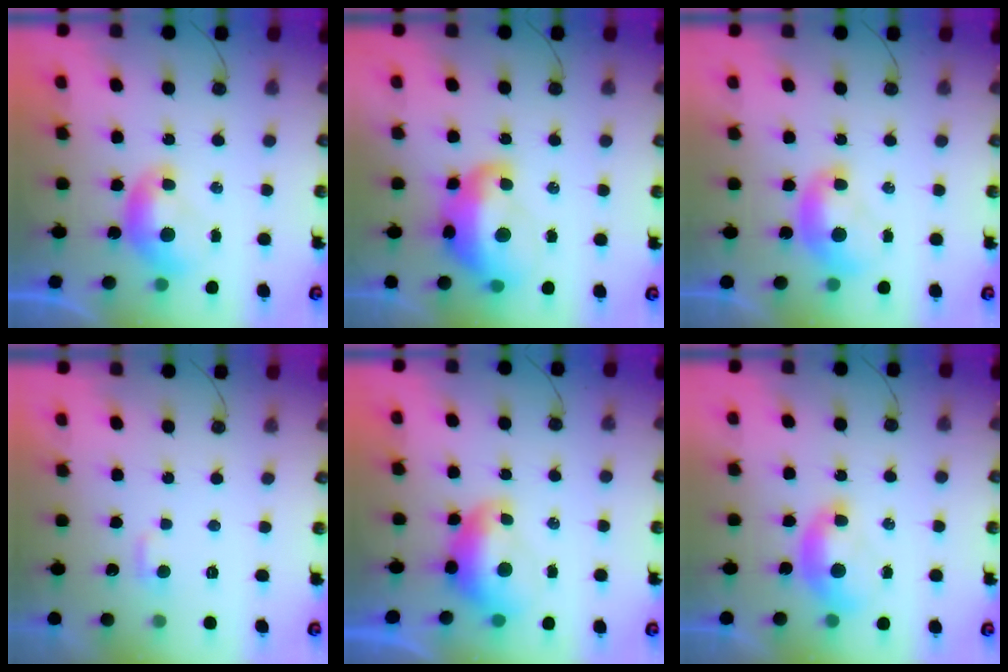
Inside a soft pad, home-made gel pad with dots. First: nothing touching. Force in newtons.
{"total": 8.2, "press": 8.1, "slide": 1.2}
{"total": 1.2, "press": 1.2, "slide": 0.0}
{"total": 2.7, "press": 2.7, "slide": 0.4}
{"total": 1.9, "press": 1.8, "slide": 0.7}
{"total": 1.5, "press": 1.4, "slide": 0.6}